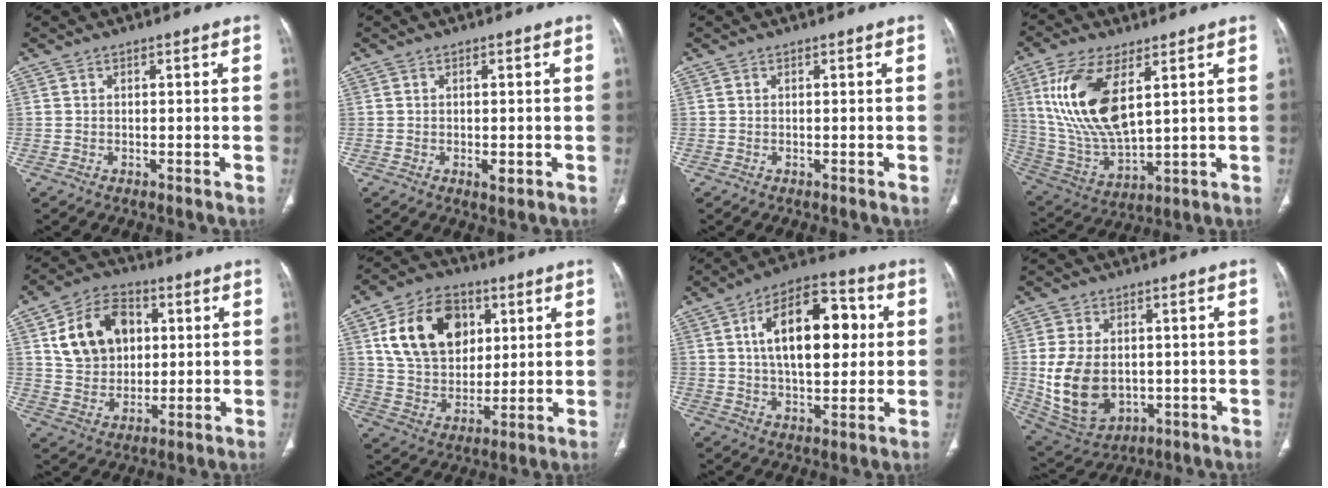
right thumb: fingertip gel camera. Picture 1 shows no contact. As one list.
[{"total": 1.9, "force": [-0.5, 0.9, 1.6], "torque": [-0.023, -0.004, -0.003]}, {"total": 0.0}, {"total": 17.5, "force": [5.8, 7.8, 14.6], "torque": [-0.298, -0.024, 0.123]}, {"total": 14.4, "force": [3.9, 10.9, 8.6], "torque": [-0.118, 0.004, 0.071]}, {"total": 17.8, "force": [5.9, 12.9, 10.7], "torque": [-0.154, -0.009, 0.109]}, {"total": 18.4, "force": [3.6, 9.6, 15.3], "torque": [-0.213, 0.015, 0.053]}, {"total": 13.9, "force": [-0.7, 9.8, 9.9], "torque": [-0.173, -0.004, 0.016]}]